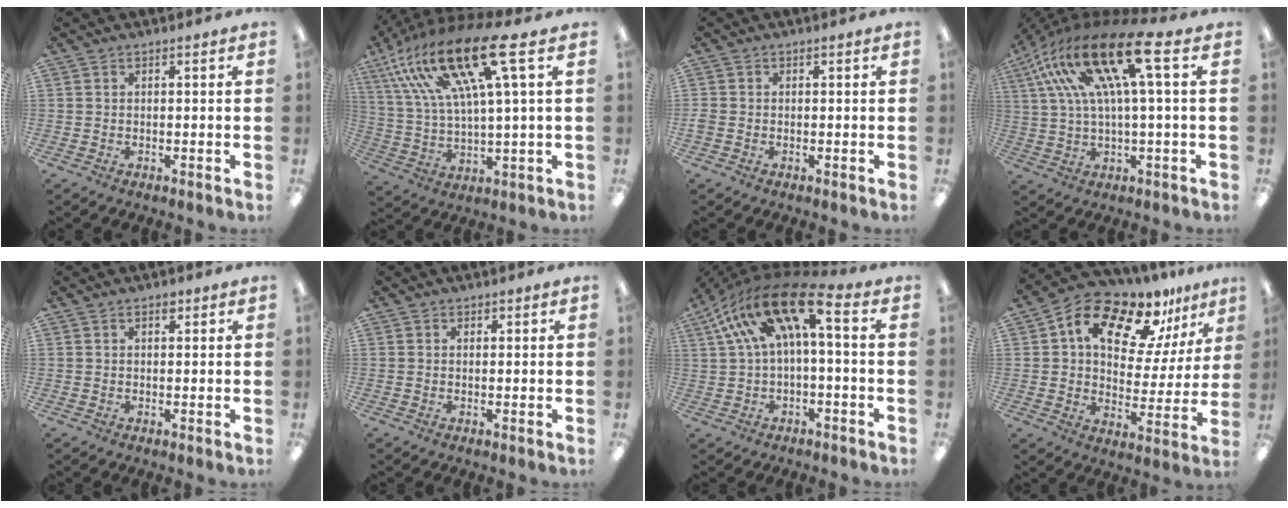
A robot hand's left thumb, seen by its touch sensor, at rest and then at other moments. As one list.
[{"total": 22.3, "force": [11.7, 6.0, 18.0], "torque": [-0.371, -0.049, 0.187]}, {"total": 1.1, "force": [-0.6, 0.9, 0.1], "torque": [0.001, 0.002, -0.010]}, {"total": 22.1, "force": [8.5, 7.3, 19.1], "torque": [-0.379, -0.029, 0.132]}, {"total": 1.2, "force": [0.8, 0.8, 0.4], "torque": [-0.002, -0.002, 0.012]}, {"total": 0.7, "force": [0.3, 0.5, -0.4], "torque": [0.008, 0.003, 0.006]}, {"total": 17.8, "force": [5.8, 7.4, 15.1], "torque": [-0.286, -0.016, 0.095]}, {"total": 16.9, "force": [11.7, 8.1, 9.0], "torque": [-0.167, -0.069, 0.204]}]